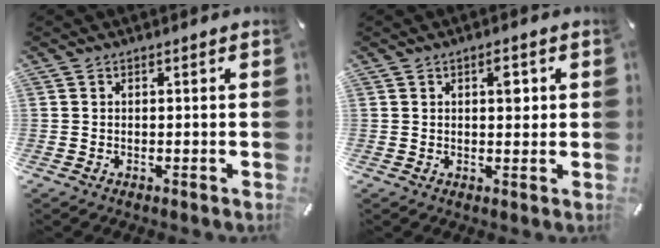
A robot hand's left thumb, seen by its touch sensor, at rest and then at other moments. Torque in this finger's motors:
{"motor_torque": [0.33, 0.58, 0.30, -0.33, 0.01]}